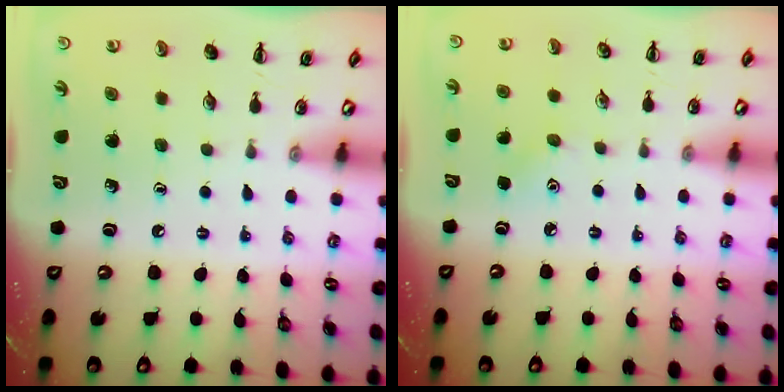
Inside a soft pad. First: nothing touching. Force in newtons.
{"total": 4.0, "press": 3.8, "slide": 1.0}